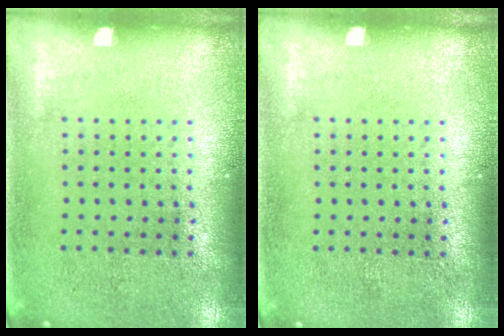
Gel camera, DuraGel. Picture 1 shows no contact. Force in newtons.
{"total": 0.0}